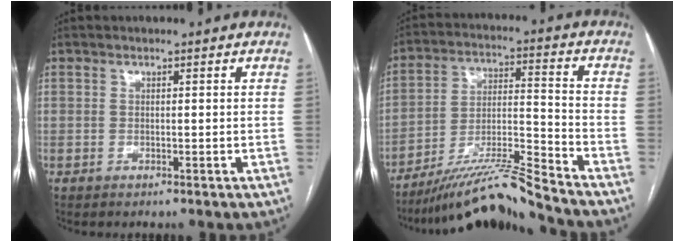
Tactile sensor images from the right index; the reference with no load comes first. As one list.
[{"total": 12.8, "force": [-11.6, -1.9, 5.1], "torque": [-0.084, 0.009, -0.208]}]